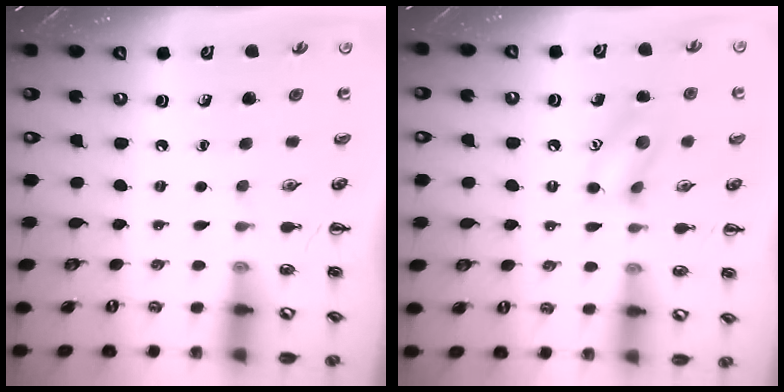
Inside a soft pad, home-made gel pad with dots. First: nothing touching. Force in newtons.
{"total": 10.6, "press": 10.5, "slide": 1.0}